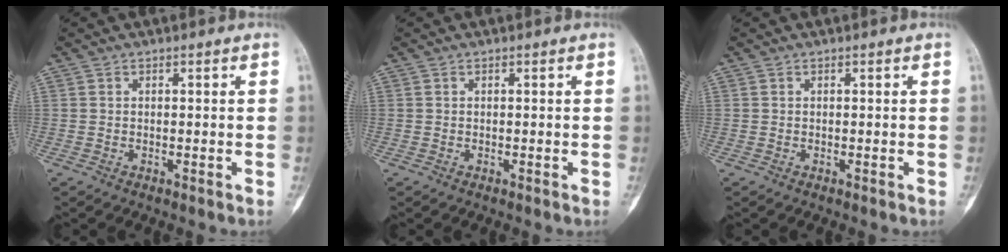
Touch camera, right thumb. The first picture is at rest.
{"total": 0.0}
{"total": 0.0}